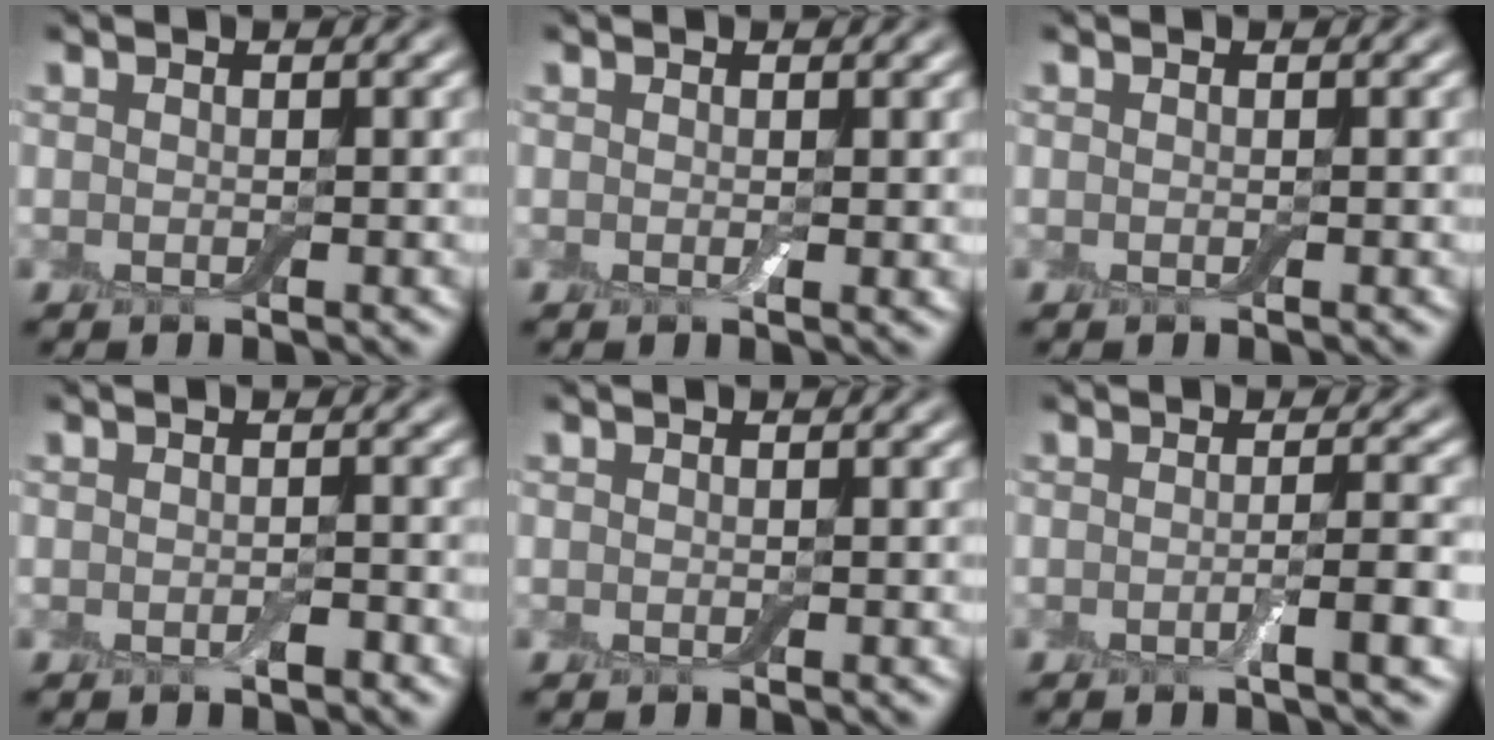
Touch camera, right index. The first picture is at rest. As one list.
[{"total": 0.5, "force": [0.1, 0.0, 0.5], "torque": [-0.009, -0.003, -0.001]}, {"total": 0.0}, {"total": 0.9, "force": [-0.5, 0.3, 0.7], "torque": [-0.012, 0.000, -0.007]}, {"total": 0.0}, {"total": 2.7, "force": [-0.8, 0.4, 2.5], "torque": [-0.039, 0.003, -0.018]}]